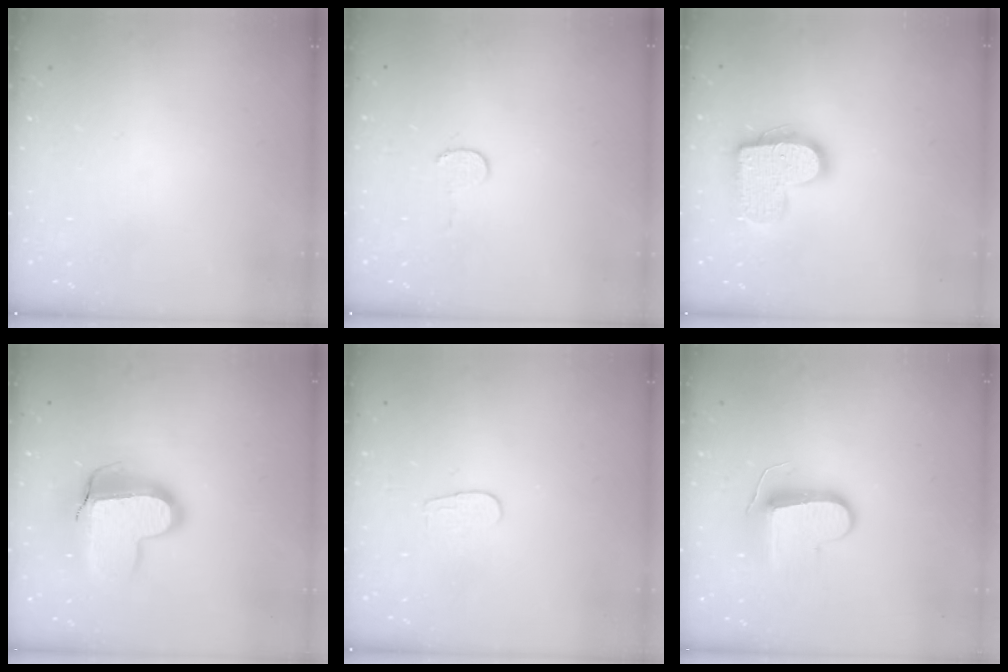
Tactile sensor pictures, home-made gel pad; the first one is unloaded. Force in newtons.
{"total": 3.7, "press": 3.7, "slide": 0.4}
{"total": 15.0, "press": 15.0, "slide": 0.7}
{"total": 14.6, "press": 14.5, "slide": 1.1}
{"total": 4.6, "press": 4.6, "slide": 0.2}
{"total": 9.3, "press": 9.3, "slide": 0.4}